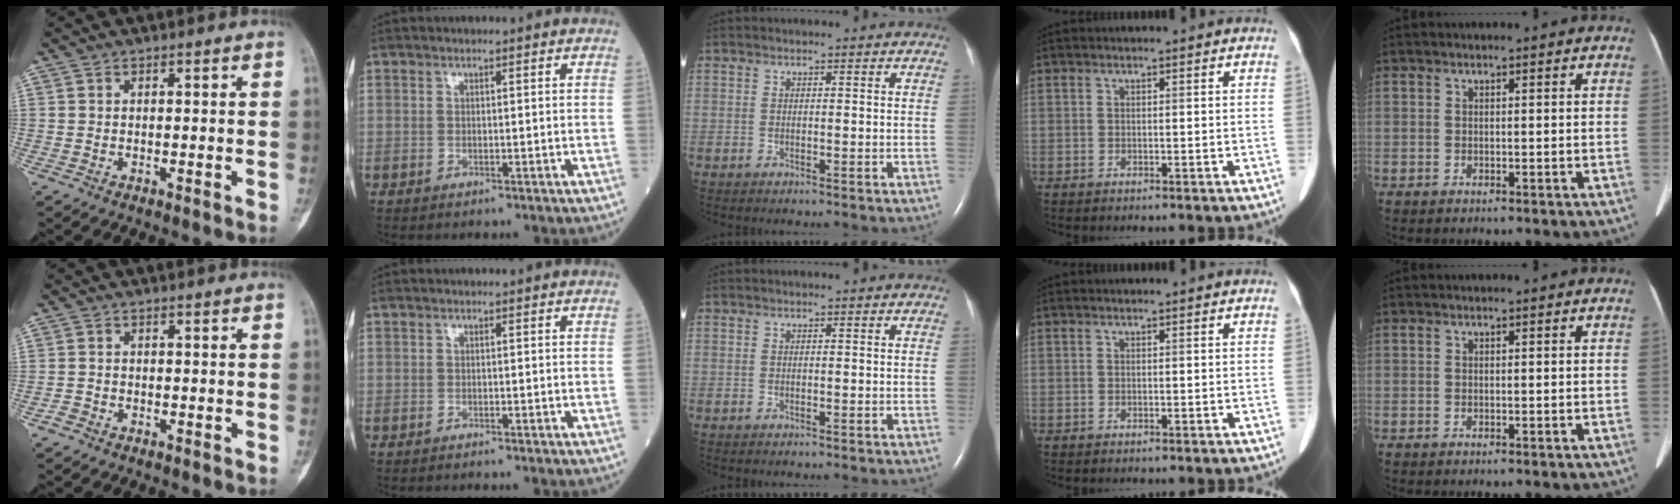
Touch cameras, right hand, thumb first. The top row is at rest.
{"thumb": {"total": 1.2, "force": [-0.9, 0.8, 0.2], "torque": [-0.002, 0.003, -0.021]}, "index": {"total": 0.6, "force": [-0.5, -0.1, 0.2], "torque": [-0.001, 0.000, -0.010]}}